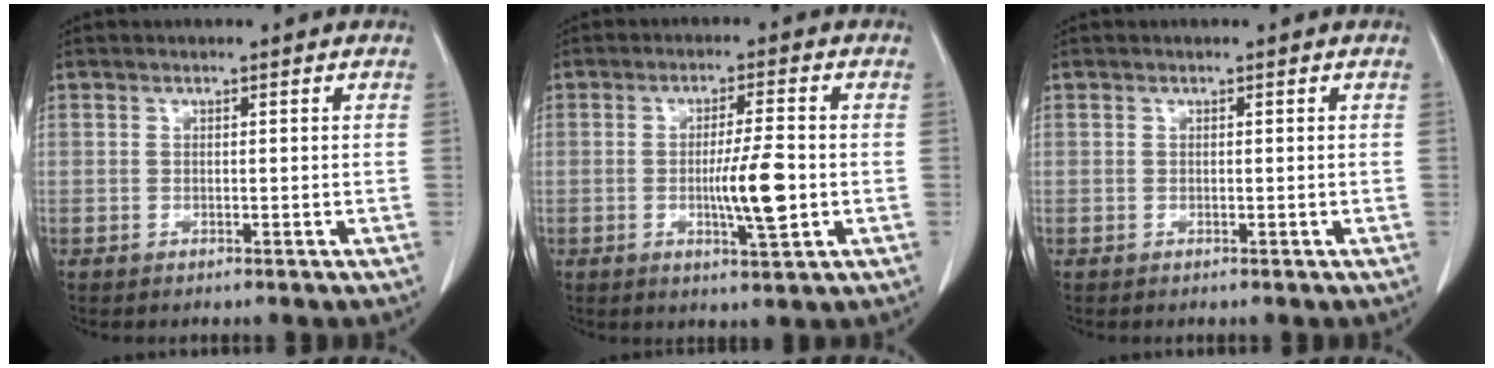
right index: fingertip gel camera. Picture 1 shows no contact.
{"total": 6.8, "force": [-1.2, 0.4, 6.7], "torque": [-0.114, -0.010, -0.020]}
{"total": 0.0}